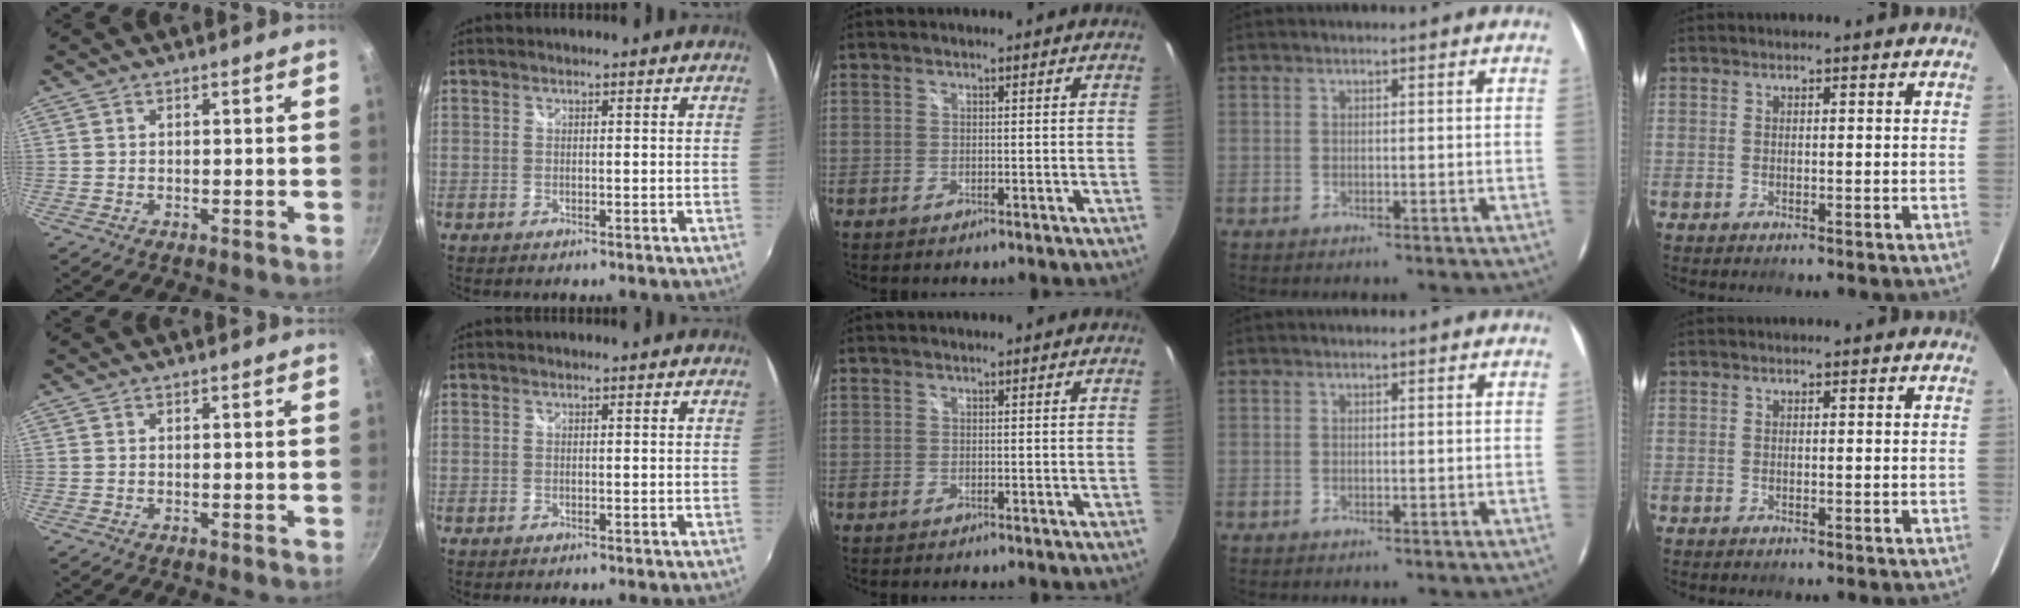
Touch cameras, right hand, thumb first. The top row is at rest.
{}